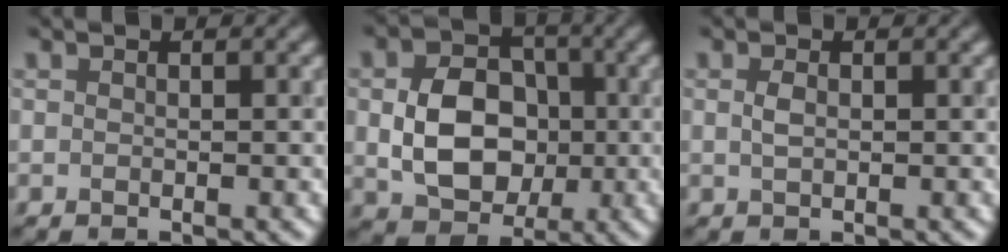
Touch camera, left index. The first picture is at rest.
{"total": 7.3, "force": [-0.3, 5.5, 4.8], "torque": [-0.089, -0.003, -0.003]}
{"total": 1.0, "force": [0.2, 0.5, 0.8], "torque": [-0.021, 0.001, 0.003]}